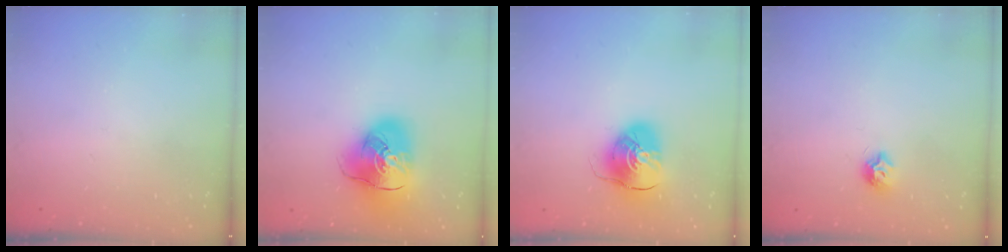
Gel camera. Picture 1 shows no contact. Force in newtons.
{"total": 15.3, "press": 15.2, "slide": 2.2}
{"total": 9.4, "press": 9.3, "slide": 1.3}
{"total": 7.1, "press": 7.1, "slide": 0.8}